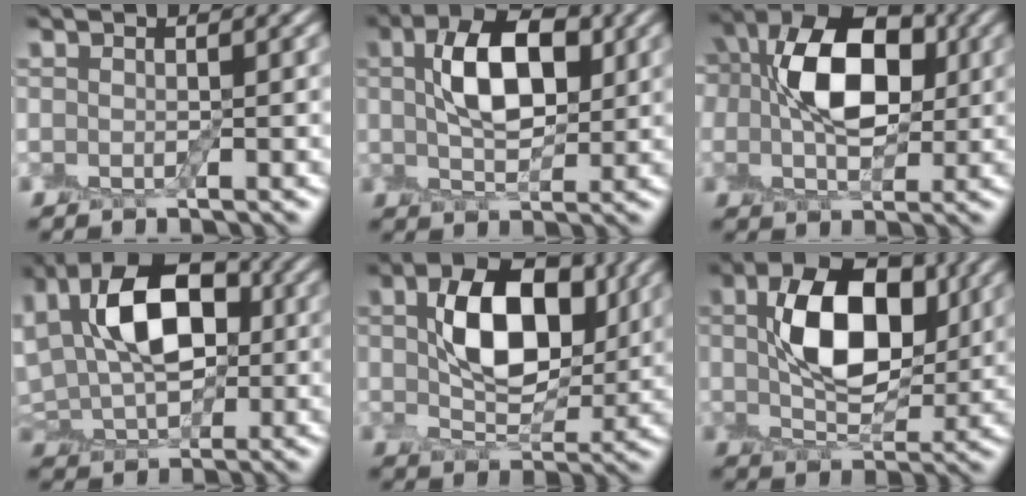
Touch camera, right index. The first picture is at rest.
{"total": 6.5, "force": [1.6, 3.5, 5.3], "torque": [-0.102, 0.010, 0.026]}
{"total": 10.6, "force": [1.8, 6.9, 7.9], "torque": [-0.138, 0.016, 0.023]}
{"total": 8.9, "force": [0.9, 5.5, 7.0], "torque": [-0.128, 0.019, 0.005]}
{"total": 7.7, "force": [1.7, 4.6, 6.0], "torque": [-0.108, 0.002, 0.031]}
{"total": 8.3, "force": [1.6, 4.8, 6.6], "torque": [-0.119, 0.006, 0.030]}